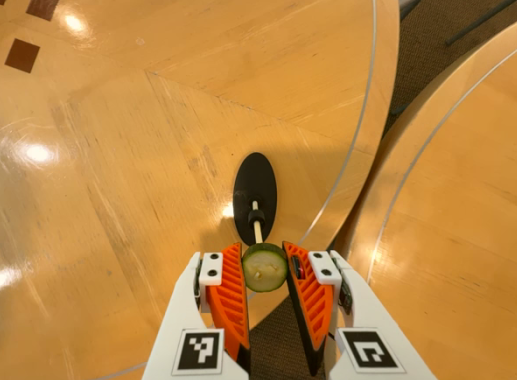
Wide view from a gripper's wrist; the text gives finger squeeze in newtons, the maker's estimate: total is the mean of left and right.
{"total": 8.1, "left": 8.3, "right": 7.9}